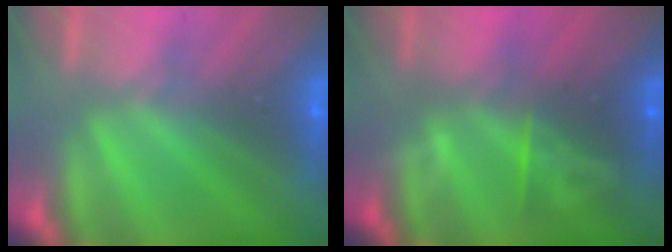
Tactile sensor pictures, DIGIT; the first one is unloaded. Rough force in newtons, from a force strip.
{"total": 7.1}